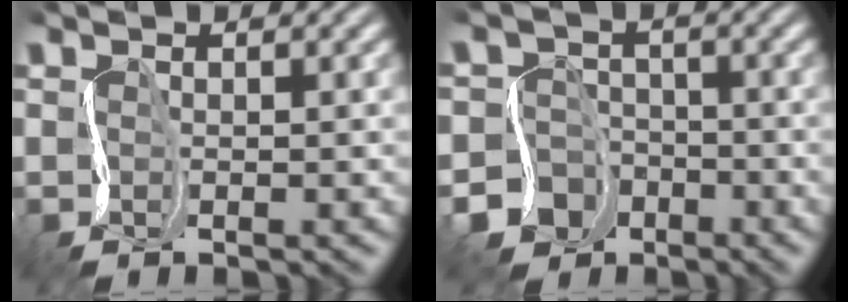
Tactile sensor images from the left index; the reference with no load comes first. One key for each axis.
{"total": 6.5, "fx": -3.8, "fy": 5.3, "fz": 0.5, "tx": 0.009, "ty": -0.013, "tz": -0.078}